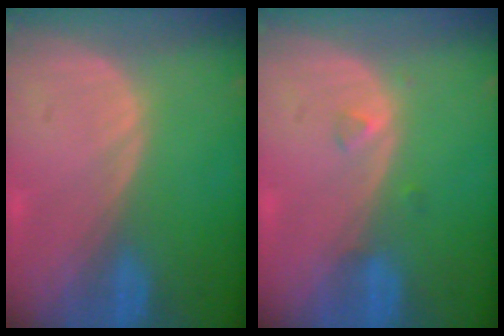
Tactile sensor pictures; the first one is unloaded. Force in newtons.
{"total": 1.2, "press": 1.2, "slide": 0.1}